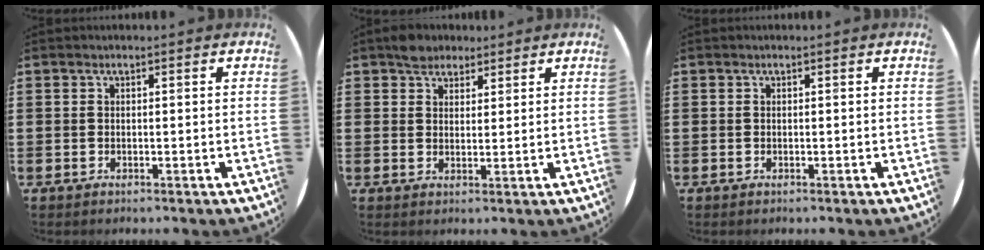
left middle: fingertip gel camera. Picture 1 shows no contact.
{"total": 3.1, "force": [2.6, 1.6, 0.1], "torque": [0.000, 0.005, 0.050]}
{"total": 0.0}